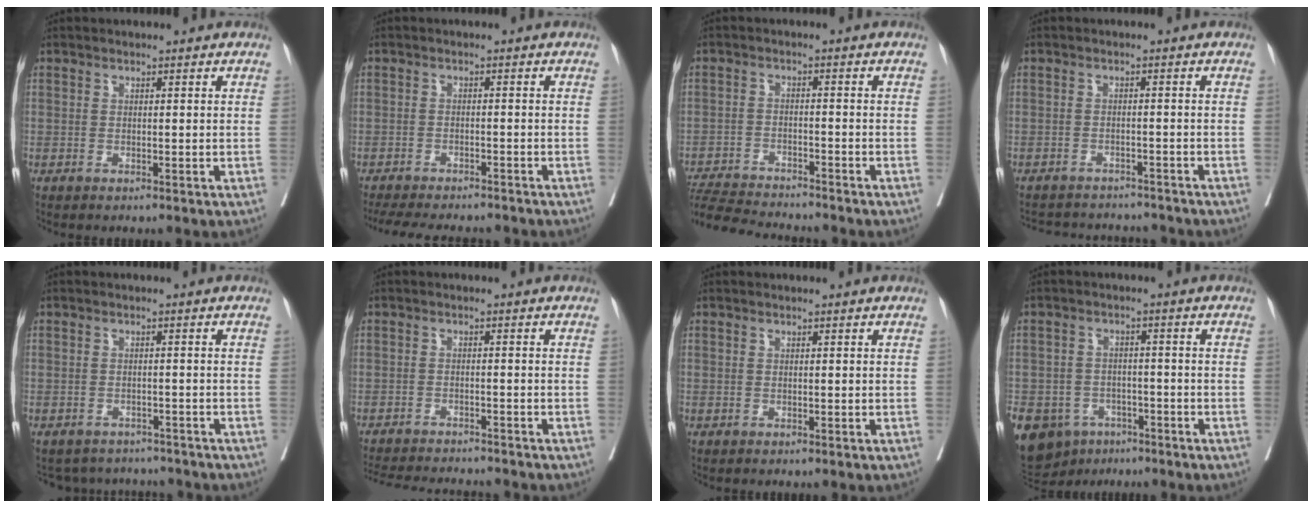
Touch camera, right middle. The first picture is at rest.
{"total": 12.0, "force": [-10.7, 3.0, 4.5], "torque": [-0.077, -0.008, -0.145]}
{"total": 10.5, "force": [-10.0, 0.4, 3.0], "torque": [-0.050, -0.004, -0.163]}
{"total": 10.1, "force": [-9.6, 2.5, 1.8], "torque": [-0.035, 0.013, -0.121]}
{"total": 6.8, "force": [-6.3, 2.4, 0.0], "torque": [0.007, 0.017, -0.076]}
{"total": 12.0, "force": [-11.3, 1.6, 3.8], "torque": [-0.063, -0.007, -0.156]}
{"total": 0.0}
{"total": 15.0, "force": [-8.3, 11.2, 5.5], "torque": [-0.149, 0.006, -0.111]}